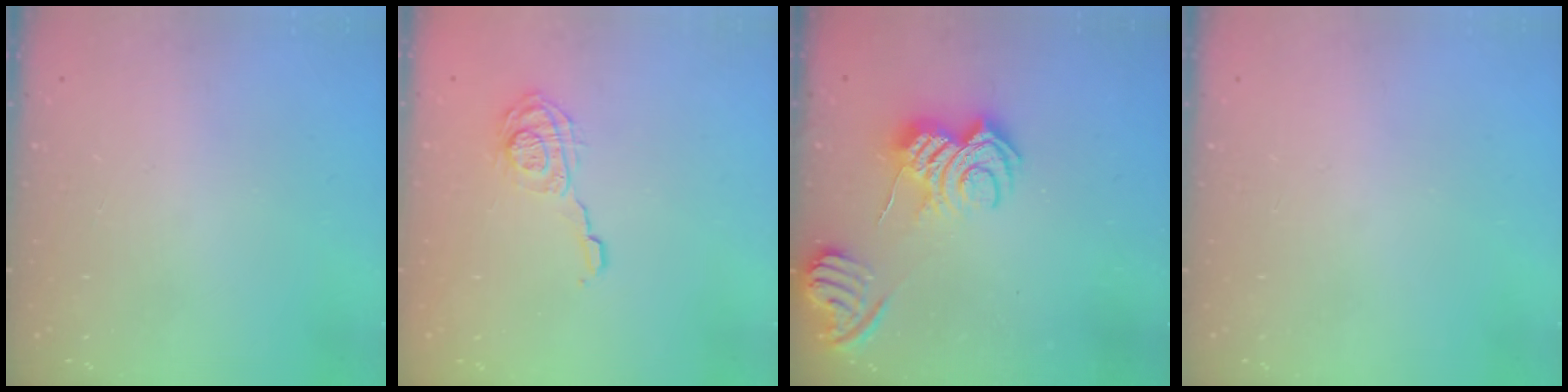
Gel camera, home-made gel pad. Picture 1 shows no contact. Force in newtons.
{"total": 12.7, "press": 12.7, "slide": 0.2}
{"total": 9.3, "press": 9.3, "slide": 0.7}
{"total": 0.0}